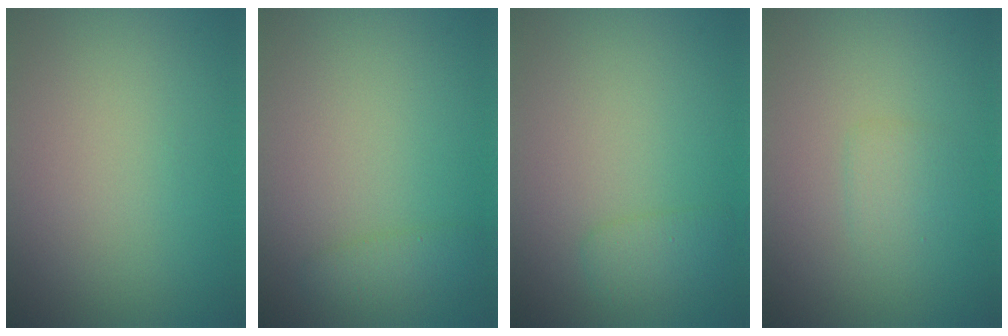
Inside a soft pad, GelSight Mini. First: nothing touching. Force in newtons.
{"total": 1.5, "press": 1.5, "slide": 0.1}
{"total": 1.5, "press": 1.5, "slide": 0.1}
{"total": 1.3, "press": 1.2, "slide": 0.0}